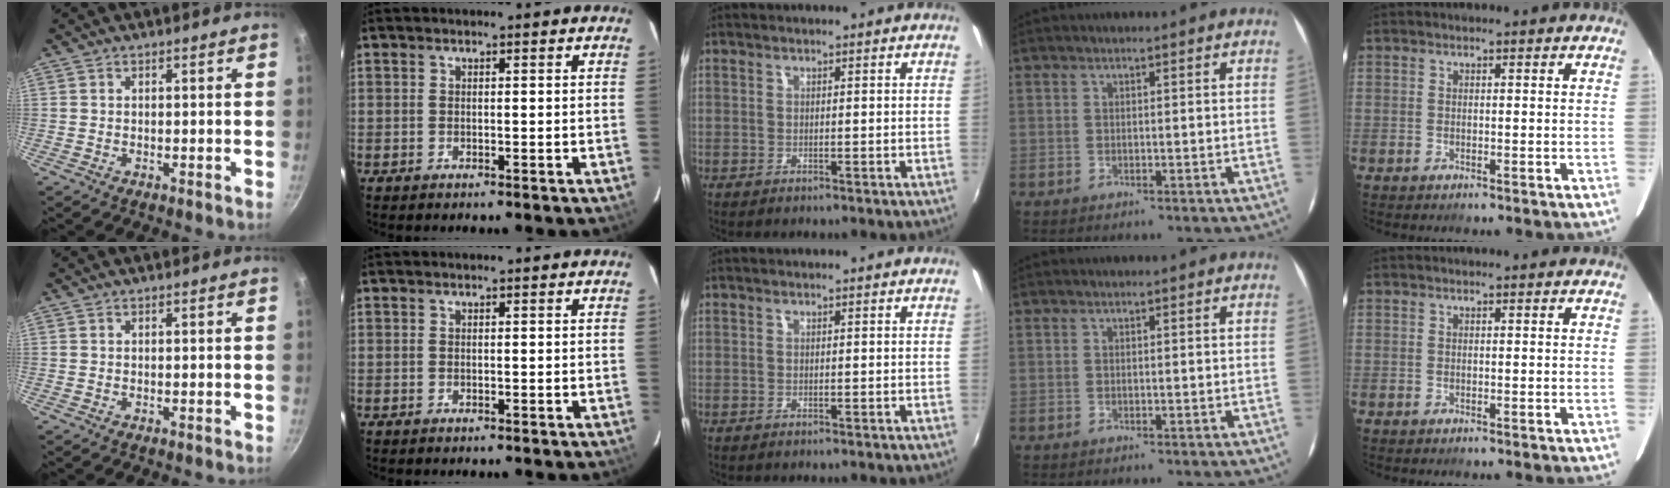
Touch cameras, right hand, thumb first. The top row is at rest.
{}